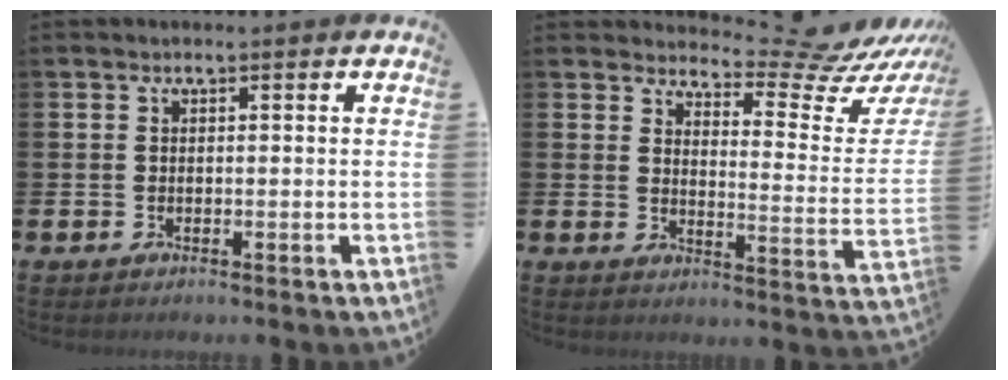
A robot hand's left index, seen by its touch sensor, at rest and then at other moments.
{"total": 7.7, "force": [7.0, 1.5, 2.7], "torque": [-0.047, -0.061, 0.116]}